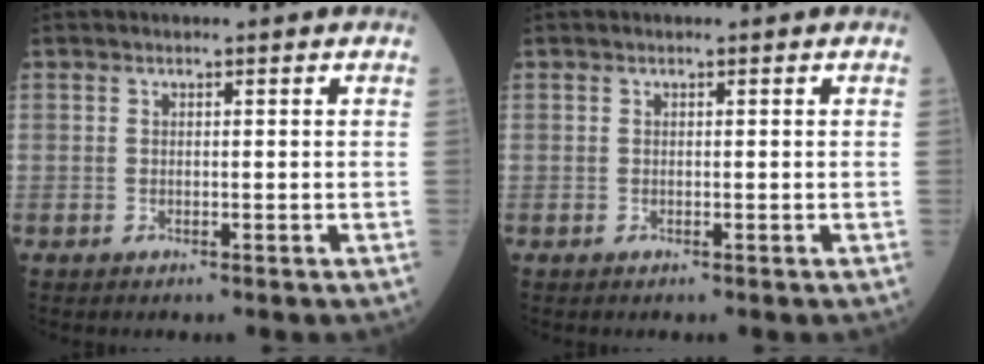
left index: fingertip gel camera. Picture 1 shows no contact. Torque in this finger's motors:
{"motor_torque": [0.02, 0.00, 0.01, 0.00]}